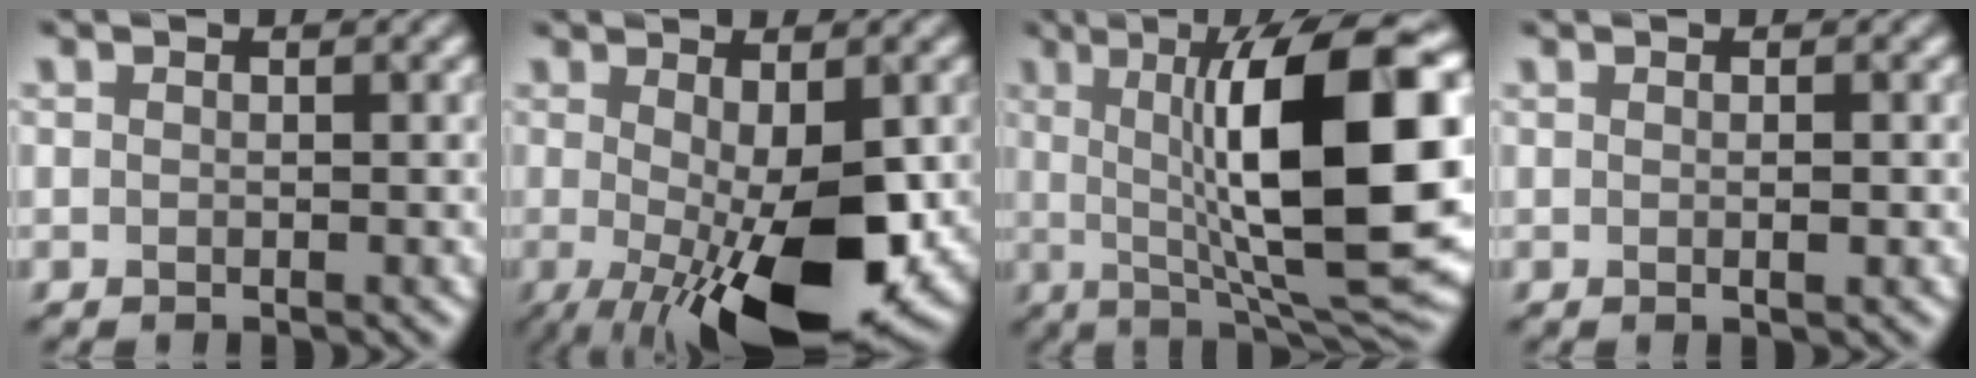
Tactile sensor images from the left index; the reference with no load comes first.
{"total": 11.5, "force": [-2.4, 3.5, 10.7], "torque": [-0.161, -0.020, -0.027]}
{"total": 15.3, "force": [1.1, 3.9, 14.8], "torque": [-0.202, 0.008, 0.012]}
{"total": 1.3, "force": [0.0, 0.3, 1.3], "torque": [-0.015, 0.003, -0.002]}